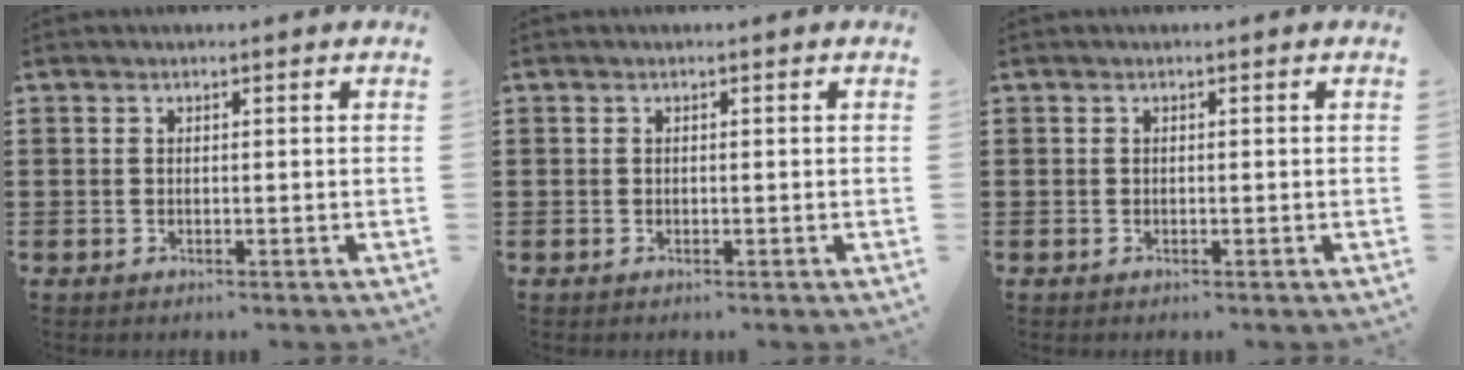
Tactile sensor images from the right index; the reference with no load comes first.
{"total": 0.0}
{"total": 0.0}